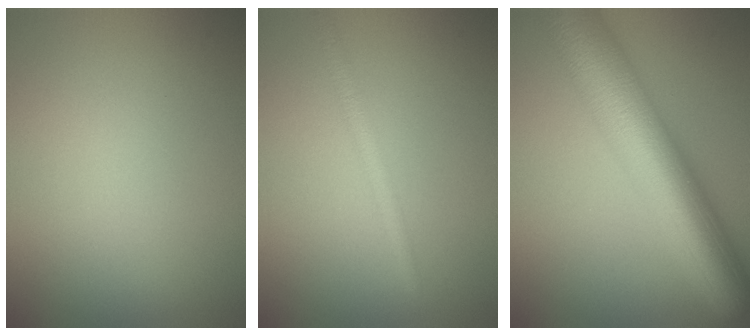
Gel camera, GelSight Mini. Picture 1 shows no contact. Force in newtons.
{"total": 1.7, "press": 1.7, "slide": 0.1}
{"total": 11.0, "press": 11.0, "slide": 0.2}